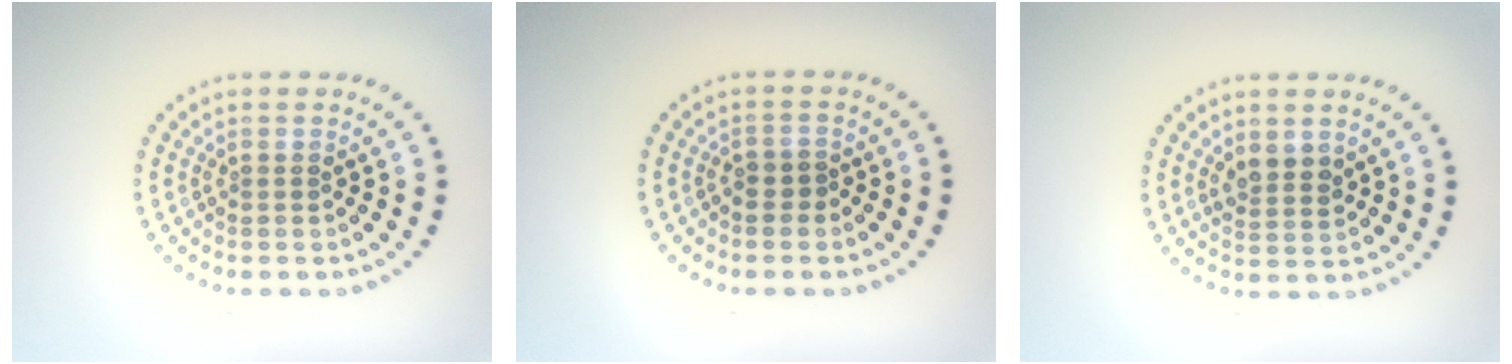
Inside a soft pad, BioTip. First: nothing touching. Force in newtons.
{"total": 1.1, "press": 0.9, "slide": 0.7}
{"total": 2.1, "press": 1.9, "slide": 1.0}